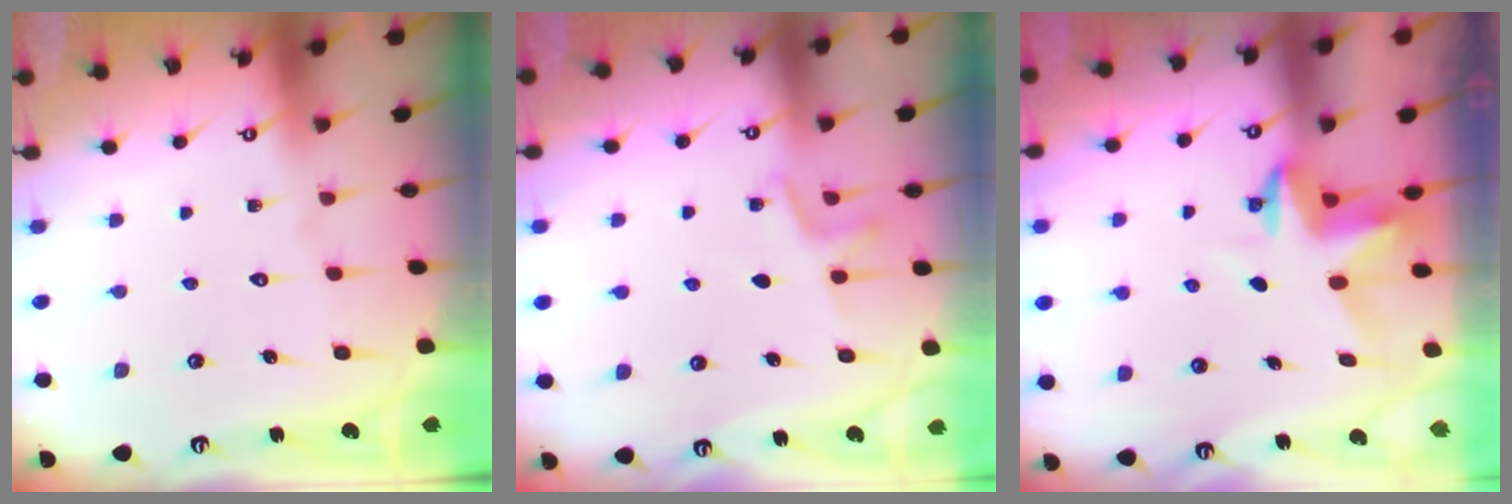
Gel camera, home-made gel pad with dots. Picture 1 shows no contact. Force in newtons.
{"total": 4.3, "press": 4.1, "slide": 1.2}
{"total": 3.7, "press": 3.7, "slide": 0.3}